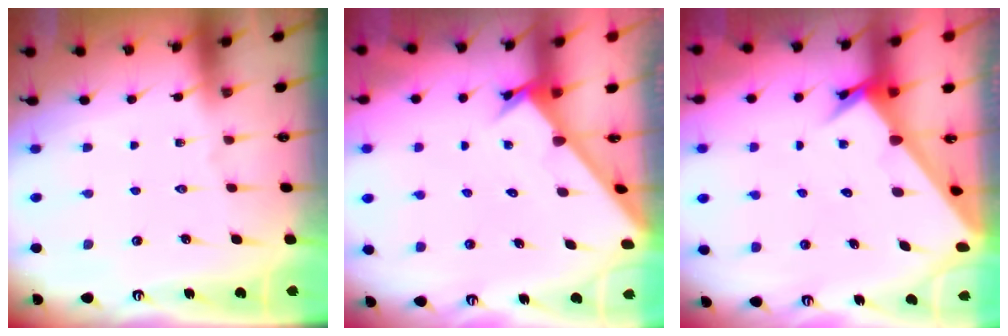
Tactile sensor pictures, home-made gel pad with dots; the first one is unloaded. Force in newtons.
{"total": 2.4, "press": 2.4, "slide": 0.2}
{"total": 3.4, "press": 3.4, "slide": 0.3}